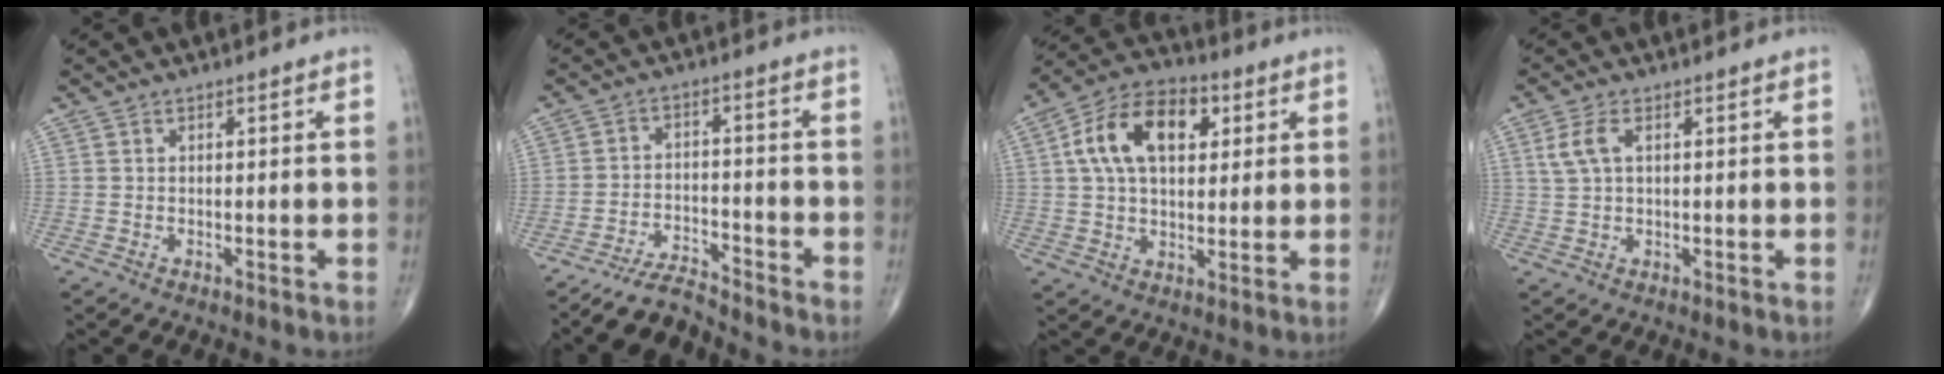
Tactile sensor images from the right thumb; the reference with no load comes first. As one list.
[{"total": 5.7, "force": [-5.6, 0.8, 0.7], "torque": [-0.017, 0.040, -0.101]}, {"total": 14.9, "force": [4.1, 9.0, 11.2], "torque": [-0.181, 0.014, 0.064]}, {"total": 4.1, "force": [1.3, 1.9, 3.4], "torque": [-0.084, 0.011, 0.027]}]